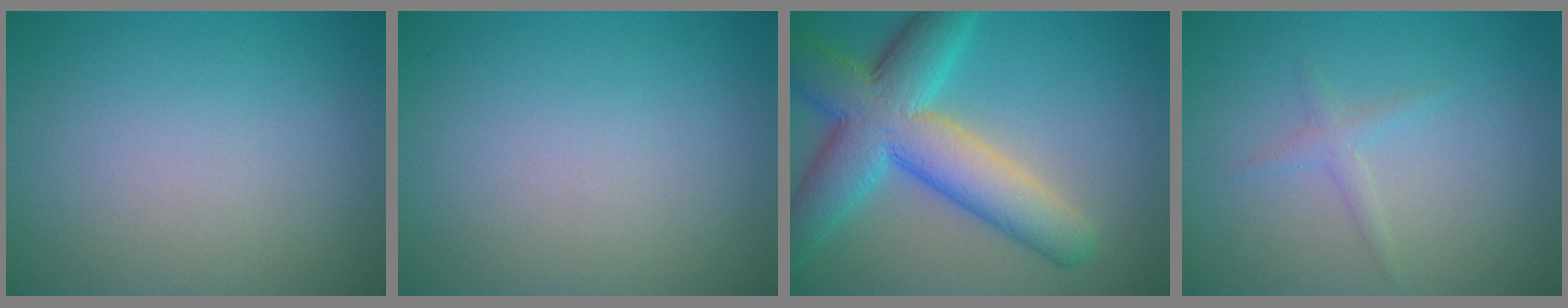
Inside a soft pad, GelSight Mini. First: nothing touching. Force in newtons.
{"total": 0.0}
{"total": 10.0, "press": 10.0, "slide": 0.3}
{"total": 1.2, "press": 1.2, "slide": 0.1}